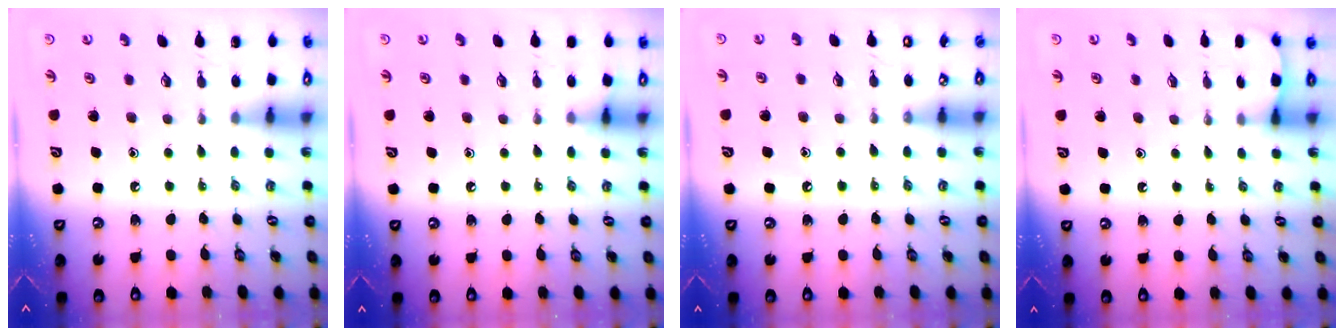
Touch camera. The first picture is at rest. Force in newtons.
{"total": 4.7, "press": 4.6, "slide": 0.7}
{"total": 5.3, "press": 5.2, "slide": 0.5}
{"total": 2.5, "press": 2.5, "slide": 0.3}